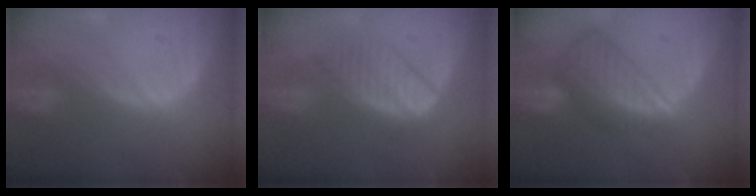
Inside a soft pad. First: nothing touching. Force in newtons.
{"total": 6.8, "press": 6.1, "slide": 3.0}
{"total": 8.7, "press": 7.6, "slide": 4.2}